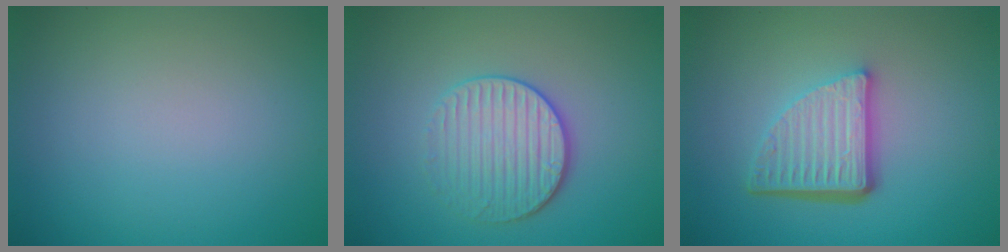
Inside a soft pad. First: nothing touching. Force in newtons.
{"total": 3.4, "press": 3.2, "slide": 1.2}
{"total": 5.7, "press": 3.8, "slide": 4.2}